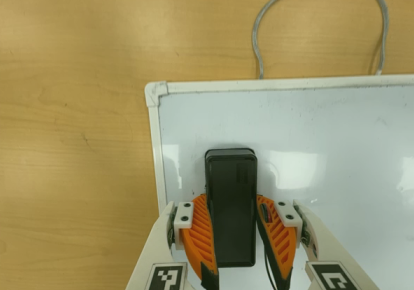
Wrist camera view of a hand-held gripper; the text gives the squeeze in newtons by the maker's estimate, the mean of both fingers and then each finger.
{"total": 12.9, "left": 13.2, "right": 12.6}